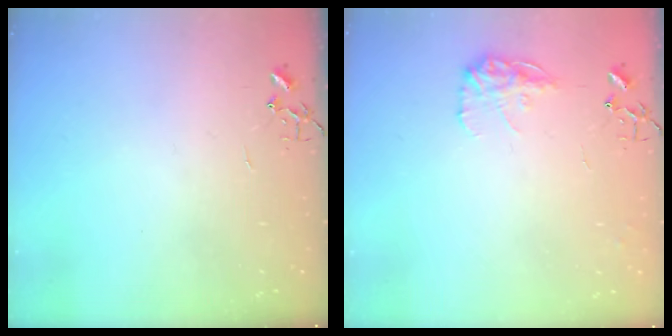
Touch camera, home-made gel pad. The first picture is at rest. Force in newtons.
{"total": 10.9, "press": 10.9, "slide": 0.4}